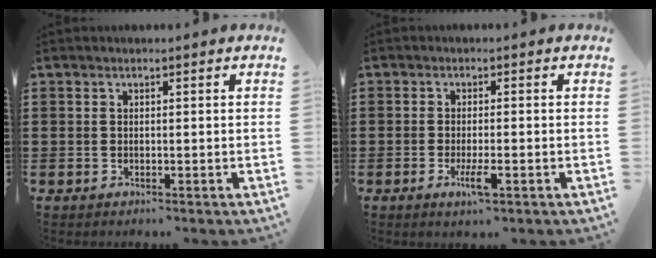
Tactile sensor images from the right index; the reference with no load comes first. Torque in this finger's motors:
{"motor_torque": [1.58, 0.23, 0.39, 0.06]}